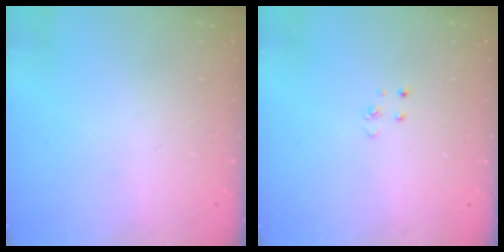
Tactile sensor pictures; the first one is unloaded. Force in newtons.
{"total": 2.8, "press": 2.8, "slide": 0.3}